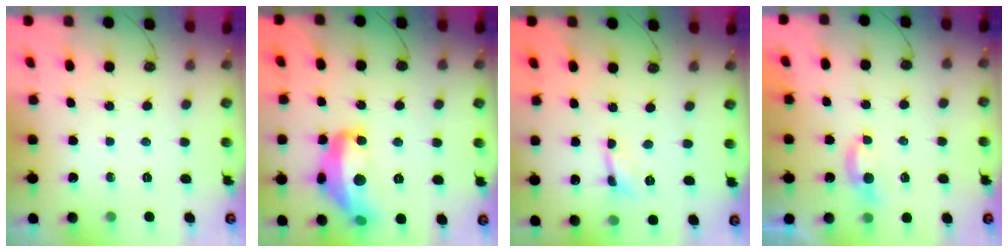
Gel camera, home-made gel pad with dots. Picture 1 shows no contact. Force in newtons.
{"total": 12.2, "press": 12.1, "slide": 0.6}
{"total": 0.0}
{"total": 3.3, "press": 3.3, "slide": 0.4}